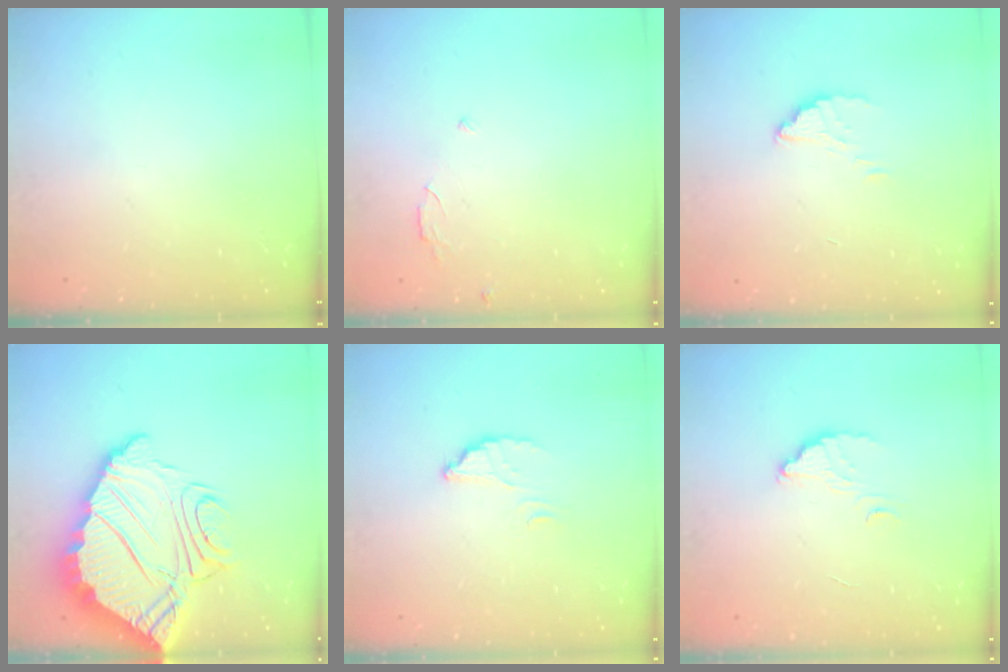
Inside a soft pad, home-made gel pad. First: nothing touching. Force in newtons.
{"total": 2.5, "press": 2.5, "slide": 0.2}
{"total": 2.1, "press": 2.1, "slide": 0.2}
{"total": 18.5, "press": 18.5, "slide": 1.5}
{"total": 2.7, "press": 2.7, "slide": 0.4}
{"total": 3.0, "press": 3.0, "slide": 0.3}